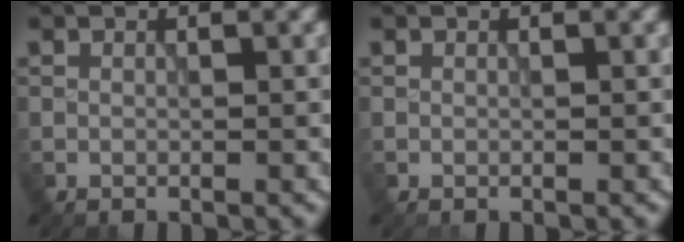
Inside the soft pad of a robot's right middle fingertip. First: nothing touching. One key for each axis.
{"total": 0.0}